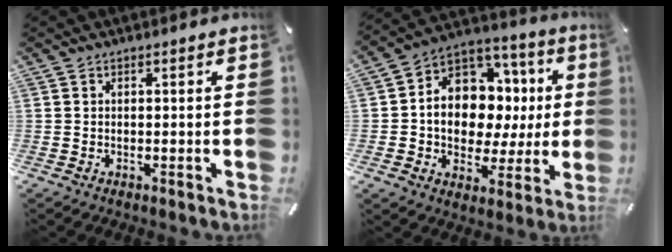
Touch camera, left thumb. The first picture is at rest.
{"total": 13.5, "force": [0.9, 11.1, 7.6], "torque": [-0.119, -0.021, 0.025]}